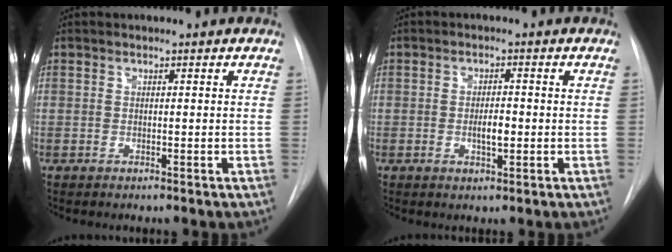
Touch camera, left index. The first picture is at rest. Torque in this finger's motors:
{"motor_torque": [0.42, 0.07, 0.06, 0.03]}